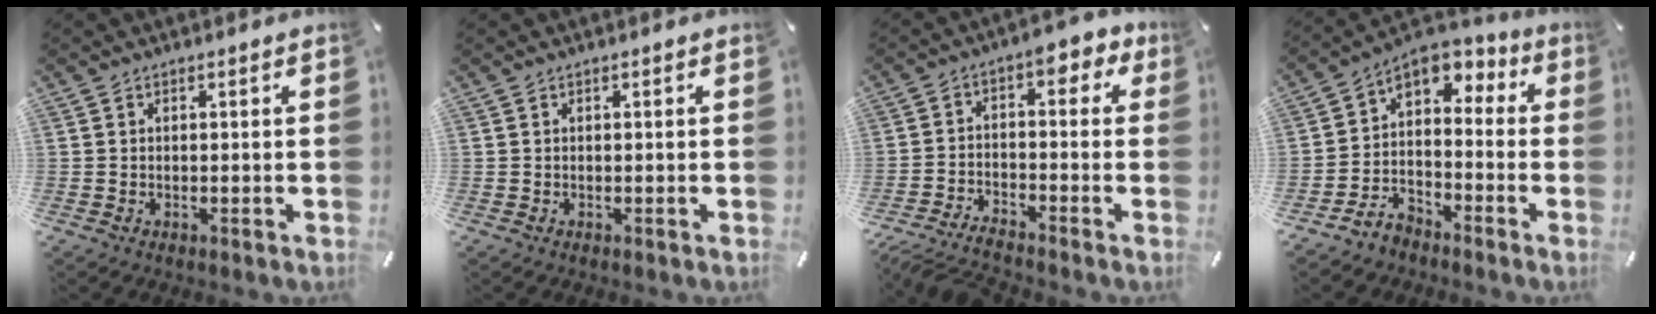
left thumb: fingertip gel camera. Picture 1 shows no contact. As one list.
[{"total": 0.0}, {"total": 6.0, "force": [-3.6, 3.4, 3.3], "torque": [-0.065, 0.014, -0.073]}, {"total": 7.2, "force": [-3.2, 6.2, 1.8], "torque": [-0.042, 0.013, -0.057]}]